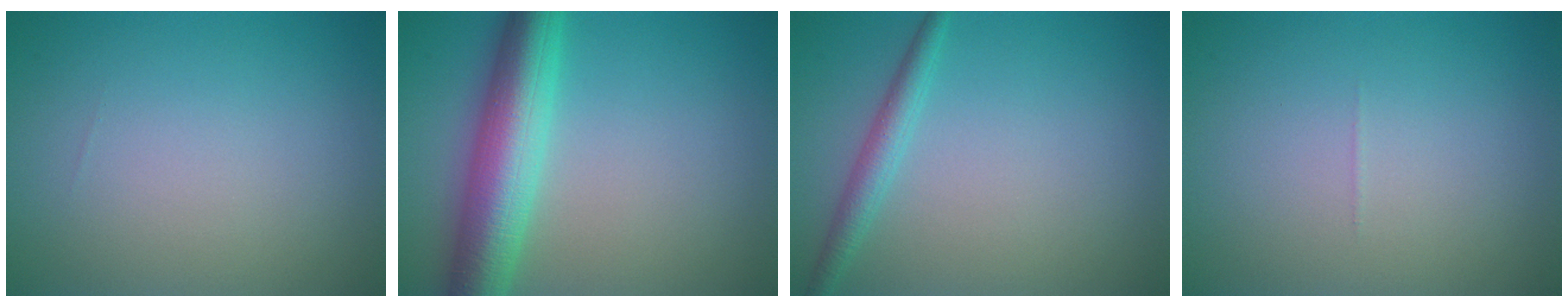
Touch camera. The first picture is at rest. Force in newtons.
{"total": 7.5, "press": 7.5, "slide": 0.1}
{"total": 2.1, "press": 2.1, "slide": 0.1}
{"total": 0.0}